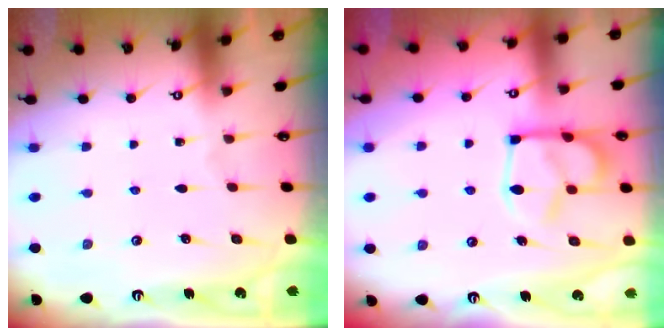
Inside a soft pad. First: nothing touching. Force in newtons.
{"total": 8.3, "press": 8.2, "slide": 1.1}